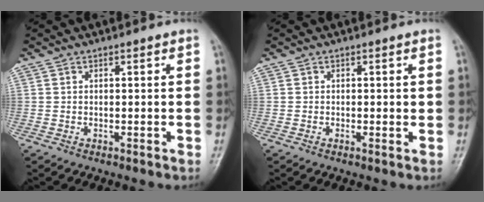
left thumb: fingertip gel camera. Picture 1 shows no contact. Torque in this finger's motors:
{"motor_torque": [-0.09, -0.10, -0.25, 0.00, 0.05]}